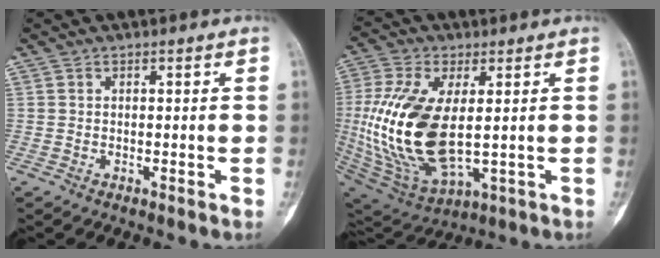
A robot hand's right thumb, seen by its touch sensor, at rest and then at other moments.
{"total": 21.2, "force": [0.3, 10.3, 18.5], "torque": [-0.394, -0.020, 0.025]}